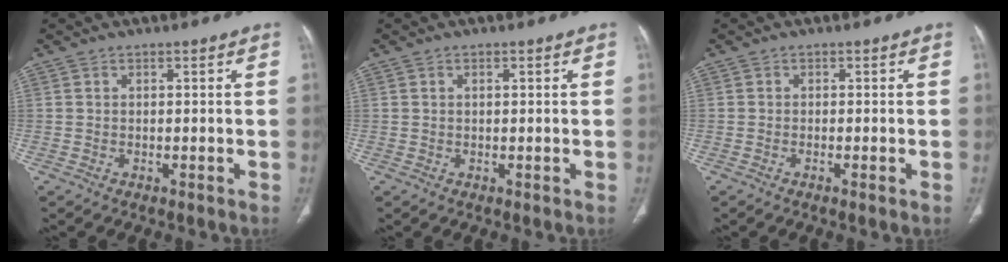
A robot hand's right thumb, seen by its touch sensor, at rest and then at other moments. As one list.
[{"total": 1.0, "force": [0.4, 0.4, 0.8], "torque": [-0.019, 0.006, 0.008]}, {"total": 0.9, "force": [-0.4, 0.1, 0.8], "torque": [-0.023, -0.003, -0.010]}]